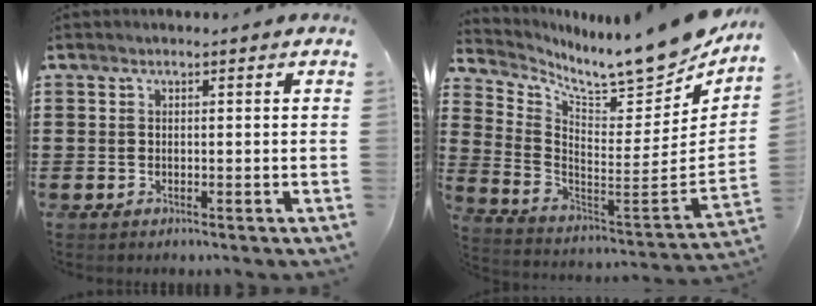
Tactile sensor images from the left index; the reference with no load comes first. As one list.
[{"total": 9.6, "force": [8.6, 0.8, 4.2], "torque": [-0.088, -0.087, 0.138]}]